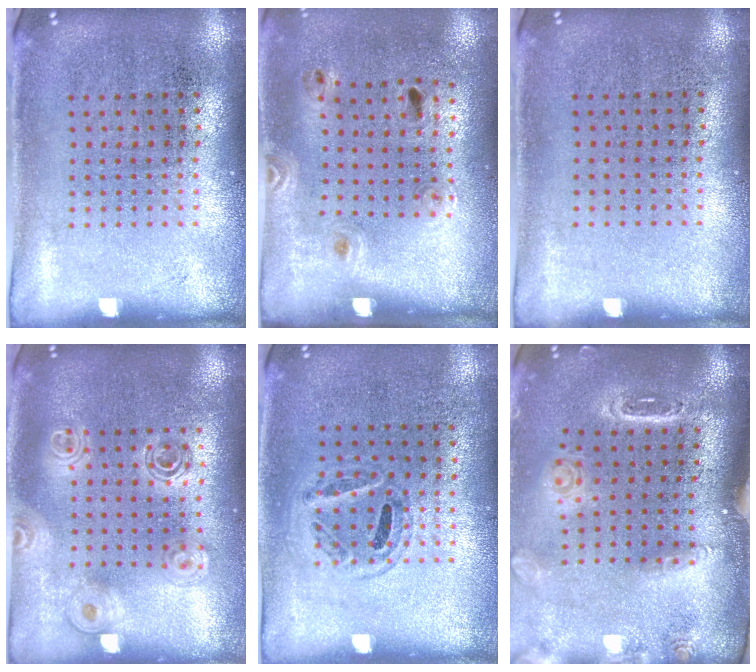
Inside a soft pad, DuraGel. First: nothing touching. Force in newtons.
{"total": 1.5, "press": 0.8, "slide": 1.3}
{"total": 0.0}
{"total": 1.5, "press": 1.4, "slide": 0.7}
{"total": 0.9, "press": 0.8, "slide": 0.5}
{"total": 1.6, "press": 1.6, "slide": 0.5}